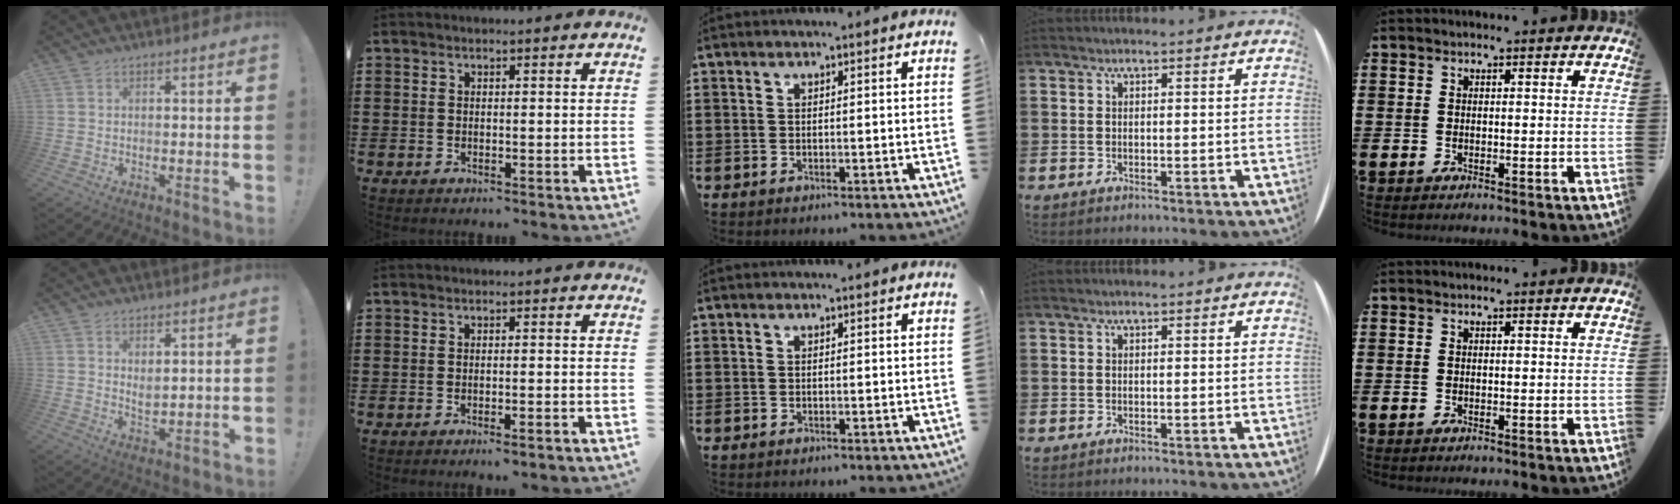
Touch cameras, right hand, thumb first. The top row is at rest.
{"thumb": {"total": 3.2, "force": [2.0, 1.4, 2.0], "torque": [-0.028, -0.017, 0.035]}, "index": {"total": 0.9, "force": [-0.7, 0.0, 0.6], "torque": [-0.012, -0.003, -0.014]}}